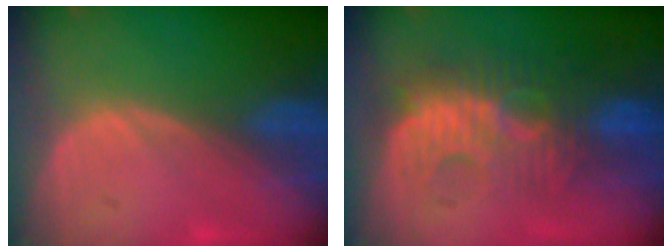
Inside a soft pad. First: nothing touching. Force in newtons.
{"total": 8.9, "press": 8.8, "slide": 1.7}